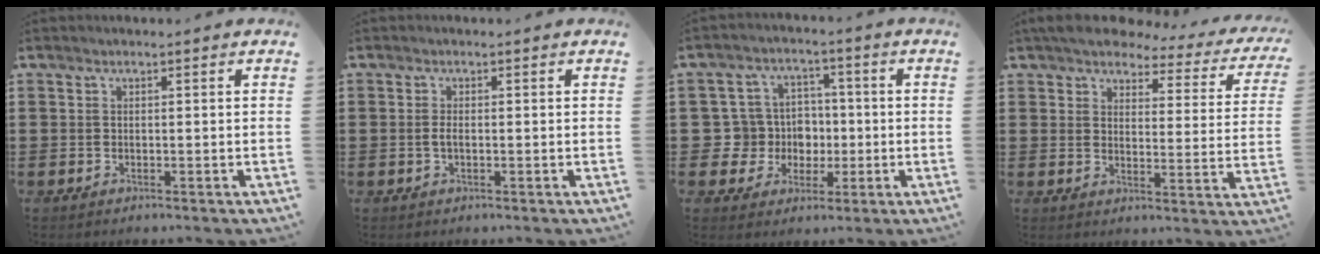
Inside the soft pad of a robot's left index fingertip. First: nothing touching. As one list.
[{"total": 1.3, "force": [-0.4, 0.3, 1.2], "torque": [-0.037, -0.007, -0.012]}, {"total": 6.9, "force": [-0.3, 6.7, 1.4], "torque": [-0.064, 0.009, -0.001]}, {"total": 4.9, "force": [4.3, 1.2, 1.8], "torque": [-0.060, -0.024, 0.074]}]